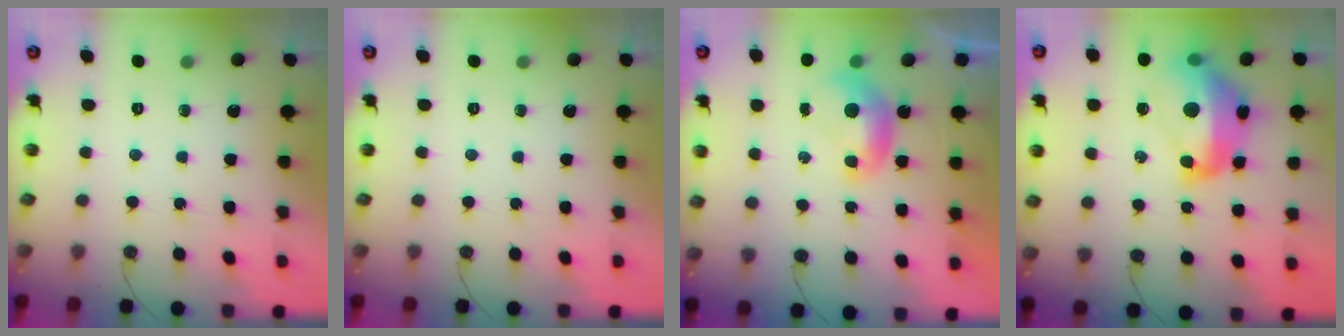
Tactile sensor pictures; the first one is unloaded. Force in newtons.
{"total": 0.0}
{"total": 0.0}
{"total": 12.3, "press": 12.2, "slide": 1.5}